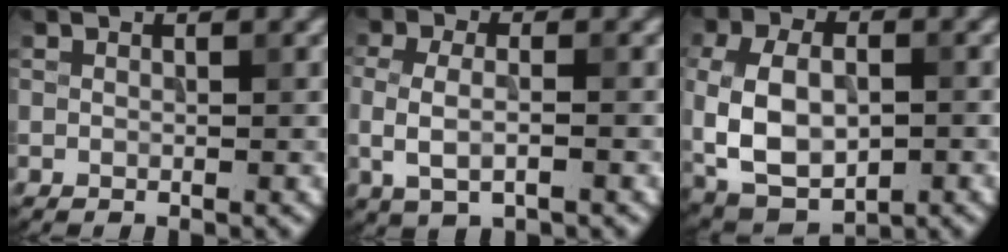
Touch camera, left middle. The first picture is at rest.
{"total": 3.1, "force": [-0.4, 1.4, 2.7], "torque": [-0.062, -0.006, -0.010]}
{"total": 9.6, "force": [-1.3, 6.1, 7.3], "torque": [-0.165, -0.009, -0.011]}